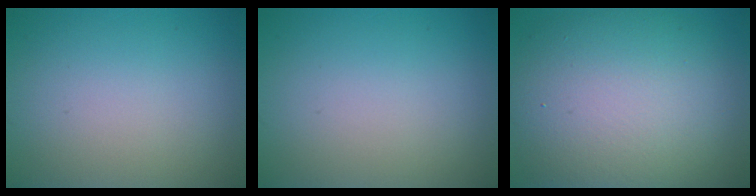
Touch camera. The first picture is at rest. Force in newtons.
{"total": 0.0}
{"total": 12.9, "press": 12.8, "slide": 1.0}